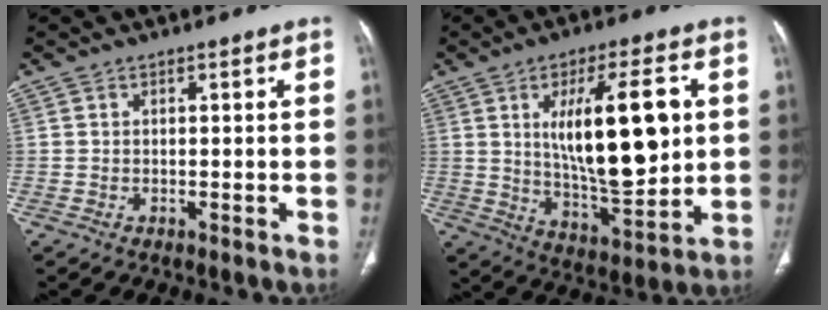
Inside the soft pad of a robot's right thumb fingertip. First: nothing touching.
{"total": 19.6, "force": [3.6, 6.9, 18.0], "torque": [-0.277, -0.019, 0.069]}